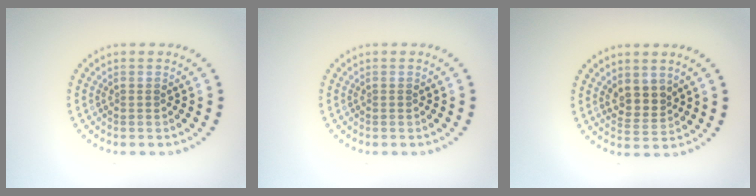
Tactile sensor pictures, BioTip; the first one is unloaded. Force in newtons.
{"total": 0.0}
{"total": 2.5, "press": 2.3, "slide": 1.1}